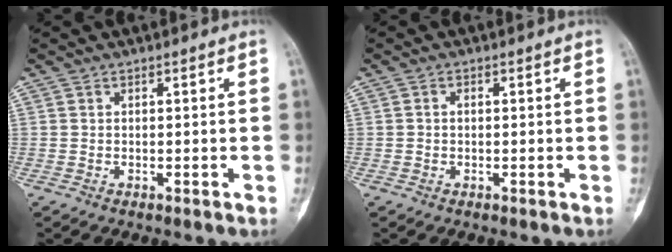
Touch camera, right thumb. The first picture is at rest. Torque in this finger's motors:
{"motor_torque": [-0.35, 0.32, 0.01, 0.01, -0.08]}